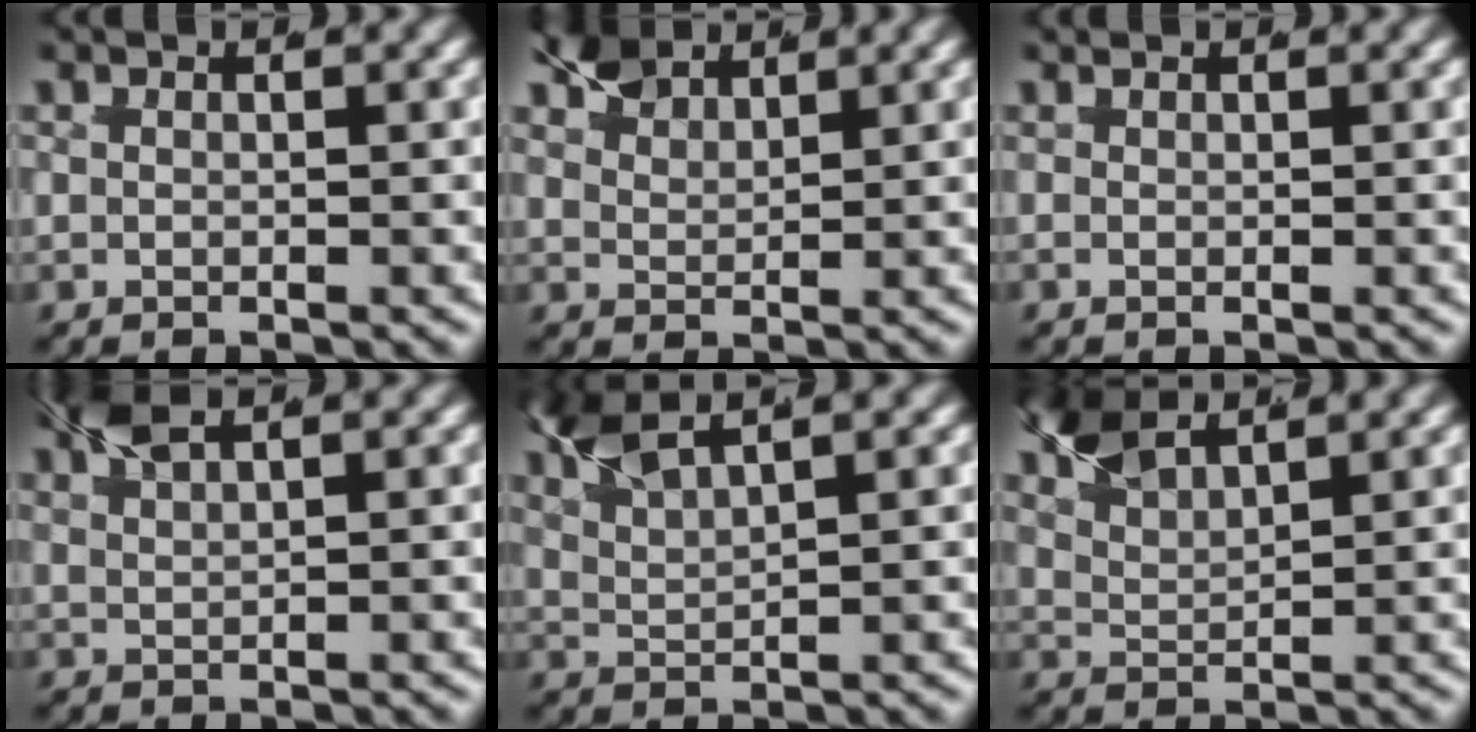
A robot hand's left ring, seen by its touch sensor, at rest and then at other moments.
{"total": 3.9, "force": [2.4, 2.2, 2.2], "torque": [-0.058, -0.003, 0.041]}
{"total": 0.5, "force": [0.5, 0.1, 0.1], "torque": [-0.001, 0.005, 0.006]}
{"total": 3.1, "force": [2.0, 1.4, 1.9], "torque": [-0.055, 0.006, 0.033]}
{"total": 5.1, "force": [2.8, 2.5, 3.4], "torque": [-0.087, 0.004, 0.041]}
{"total": 4.7, "force": [2.6, 2.6, 2.9], "torque": [-0.084, -0.003, 0.038]}